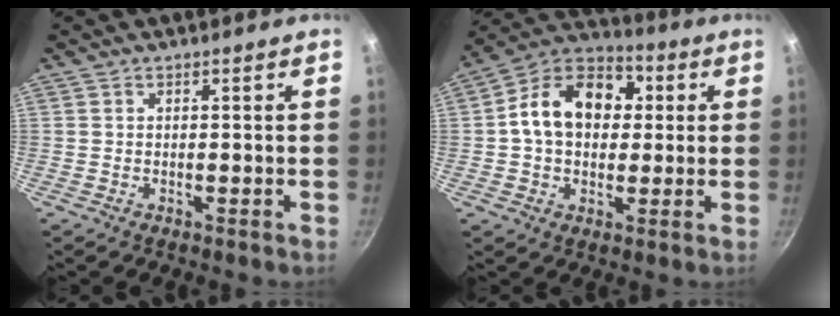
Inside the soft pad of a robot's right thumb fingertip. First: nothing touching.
{"total": 15.9, "force": [2.2, 11.7, 10.5], "torque": [-0.141, 0.029, 0.015]}